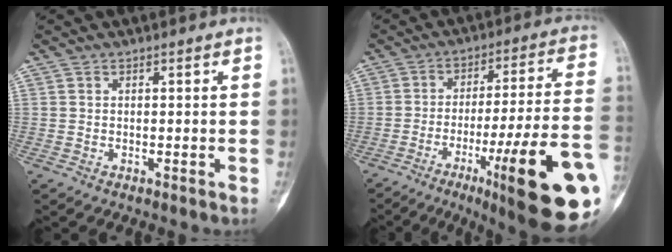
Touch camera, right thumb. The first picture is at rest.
{"total": 24.0, "force": [-9.1, 2.9, 22.0], "torque": [-0.269, 0.025, -0.128]}